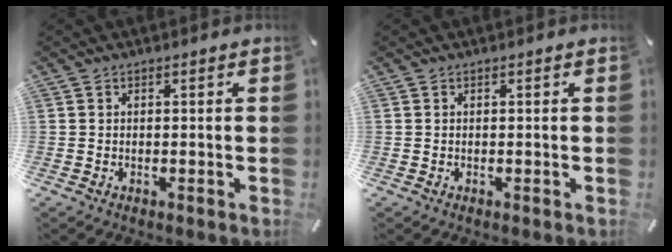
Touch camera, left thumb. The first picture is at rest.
{"total": 0.0}